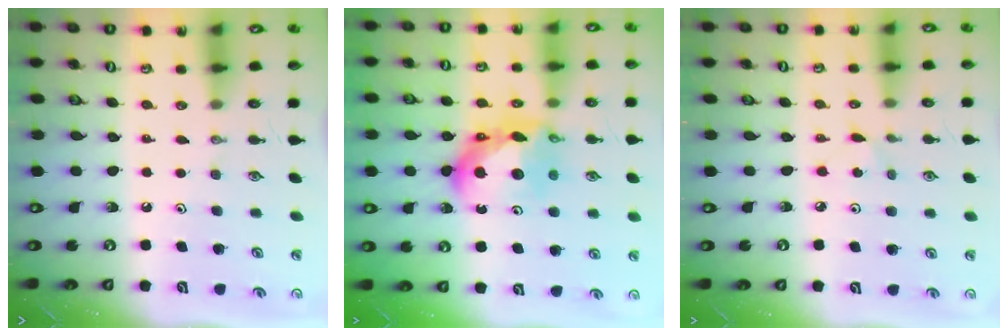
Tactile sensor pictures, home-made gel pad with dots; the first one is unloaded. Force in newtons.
{"total": 14.7, "press": 14.7, "slide": 0.5}
{"total": 2.6, "press": 2.6, "slide": 0.2}